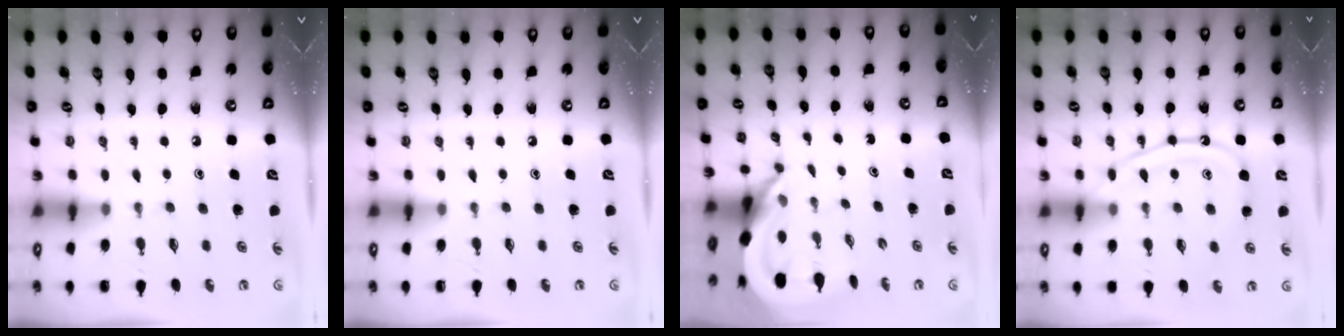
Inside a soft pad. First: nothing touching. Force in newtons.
{"total": 0.0}
{"total": 6.1, "press": 6.0, "slide": 1.1}
{"total": 11.5, "press": 11.4, "slide": 1.4}